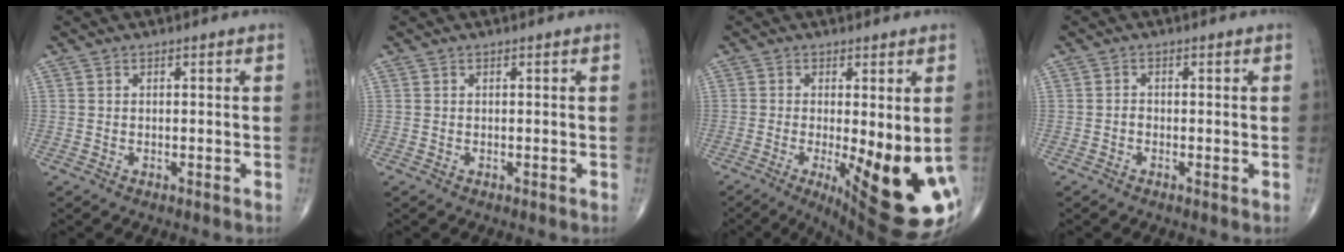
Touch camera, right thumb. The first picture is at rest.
{"total": 0.0}
{"total": 18.4, "force": [-5.0, 5.4, 16.8], "torque": [-0.191, -0.030, -0.053]}
{"total": 1.3, "force": [-0.4, 0.7, 1.0], "torque": [-0.014, 0.000, -0.012]}